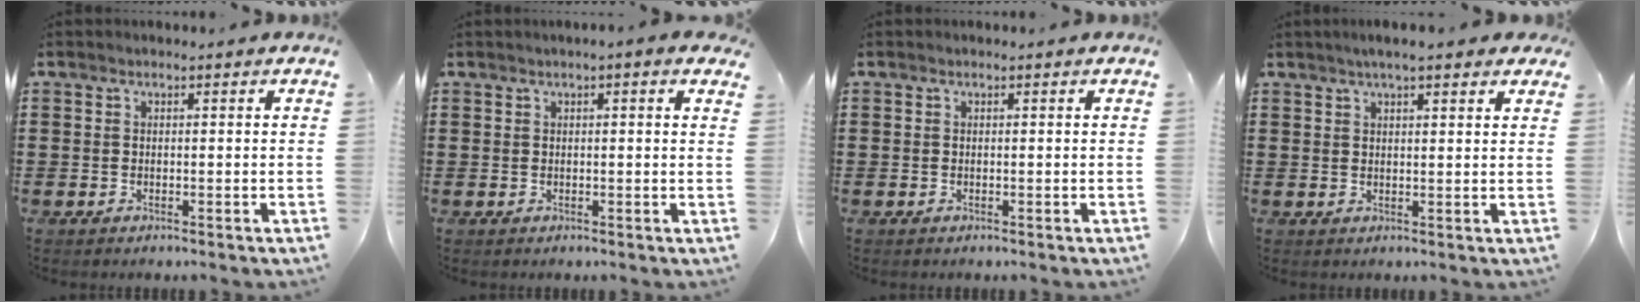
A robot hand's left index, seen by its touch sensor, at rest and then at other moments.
{"total": 1.3, "force": [0.5, 0.0, 1.2], "torque": [-0.023, 0.001, 0.009]}
{"total": 0.0}
{"total": 3.7, "force": [2.7, 0.4, 2.4], "torque": [-0.053, 0.007, 0.048]}